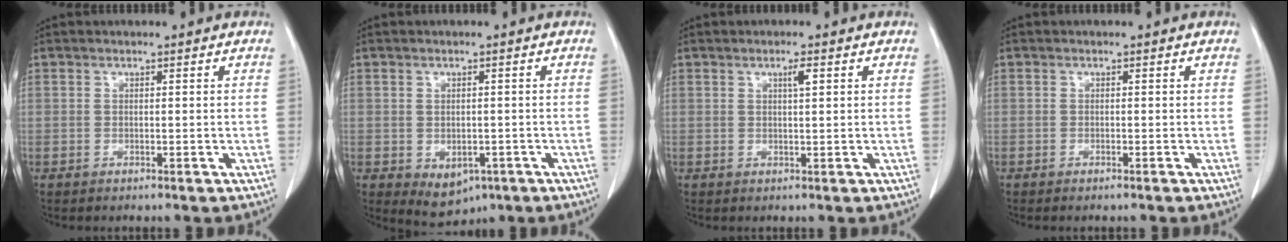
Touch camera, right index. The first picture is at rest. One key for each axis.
{"total": 4.8, "fx": -2.0, "fy": 3.3, "fz": 2.8, "tx": -0.040, "ty": -0.003, "tz": -0.013}
{"total": 1.6, "fx": 0.7, "fy": 0.1, "fz": 1.5, "tx": -0.027, "ty": 0.000, "tz": 0.011}
{"total": 0.6, "fx": -0.5, "fy": -0.2, "fz": 0.3, "tx": -0.006, "ty": 0.001, "tz": -0.009}